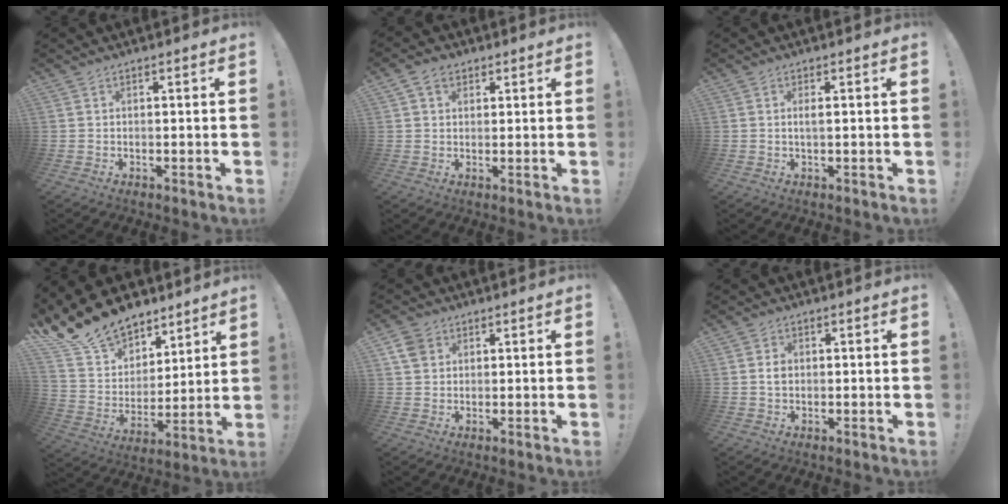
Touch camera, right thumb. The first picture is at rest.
{"total": 5.0, "force": [2.3, 3.6, 2.5], "torque": [-0.045, 0.004, 0.045]}
{"total": 1.6, "force": [0.2, 0.3, 1.5], "torque": [-0.031, 0.000, 0.003]}
{"total": 17.7, "force": [14.5, 8.9, 4.9], "torque": [-0.105, -0.103, 0.284]}
{"total": 5.2, "force": [2.5, 4.0, 2.1], "torque": [-0.038, -0.001, 0.050]}
{"total": 2.3, "force": [0.3, 1.8, 1.3], "torque": [-0.017, 0.001, 0.002]}